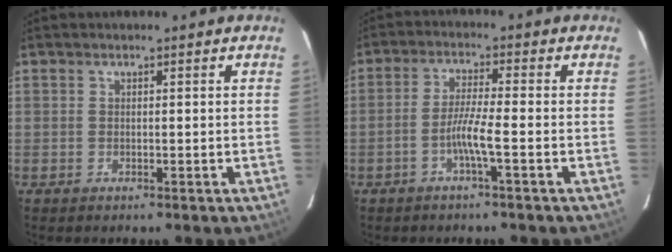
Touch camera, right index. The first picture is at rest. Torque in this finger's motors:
{"motor_torque": [0.08, 0.10, 0.02, 0.05]}